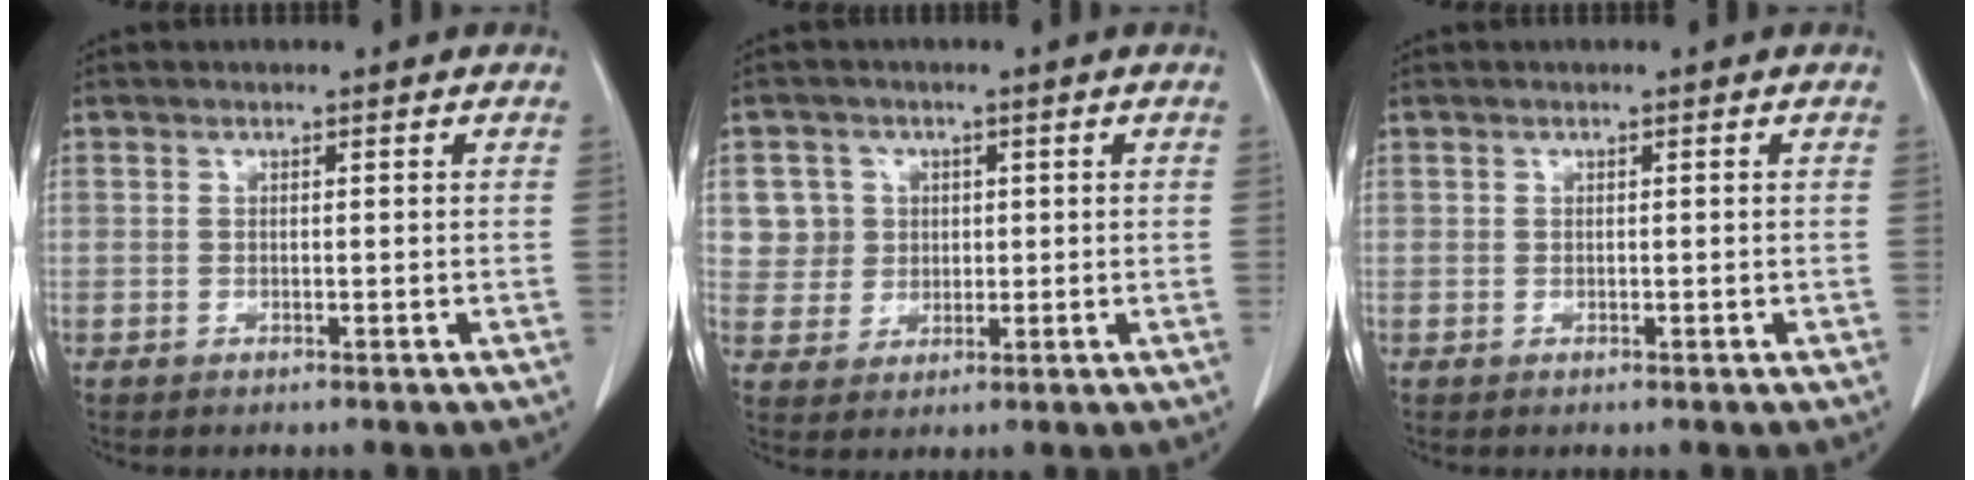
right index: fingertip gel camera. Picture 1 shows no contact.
{"total": 5.6, "force": [1.5, 5.4, 0.1], "torque": [0.009, 0.014, 0.034]}
{"total": 0.0}